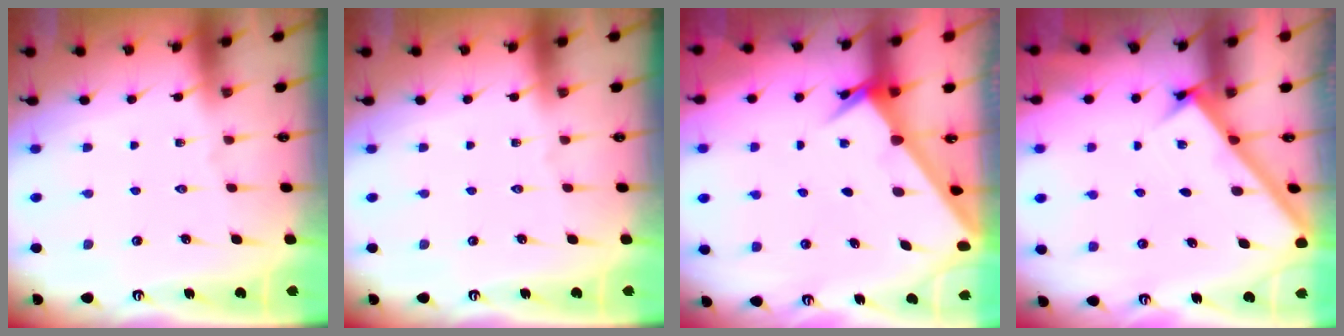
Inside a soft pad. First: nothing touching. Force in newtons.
{"total": 0.0}
{"total": 2.6, "press": 2.6, "slide": 0.3}
{"total": 2.6, "press": 2.6, "slide": 0.3}